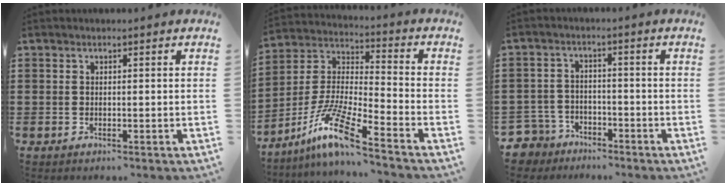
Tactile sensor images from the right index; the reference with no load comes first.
{"total": 11.2, "force": [-8.2, 0.8, 7.5], "torque": [-0.177, -0.011, -0.171]}
{"total": 4.1, "force": [-3.7, 1.8, 0.1], "torque": [-0.035, -0.005, -0.085]}